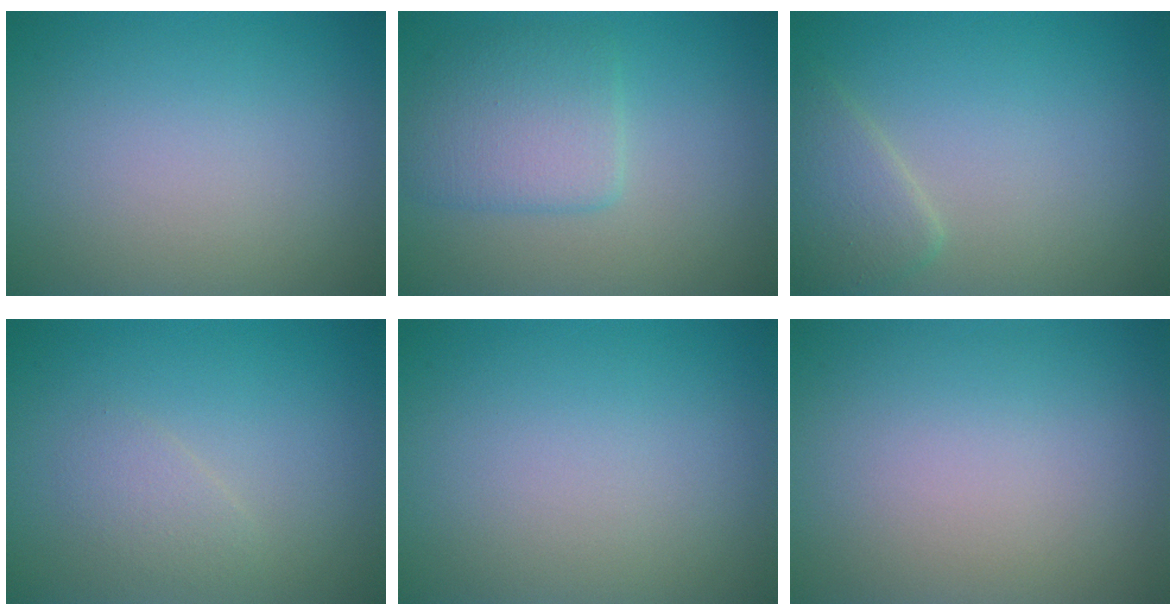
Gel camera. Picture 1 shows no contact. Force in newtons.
{"total": 3.8, "press": 3.8, "slide": 0.1}
{"total": 2.6, "press": 2.6, "slide": 0.1}
{"total": 1.3, "press": 1.3, "slide": 0.1}
{"total": 0.0}
{"total": 0.0}